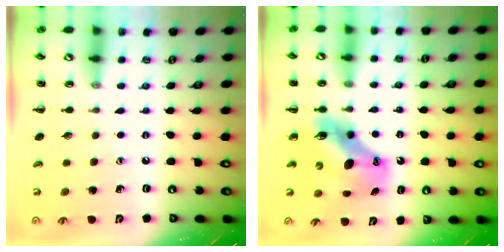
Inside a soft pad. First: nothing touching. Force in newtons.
{"total": 10.2, "press": 9.9, "slide": 2.6}